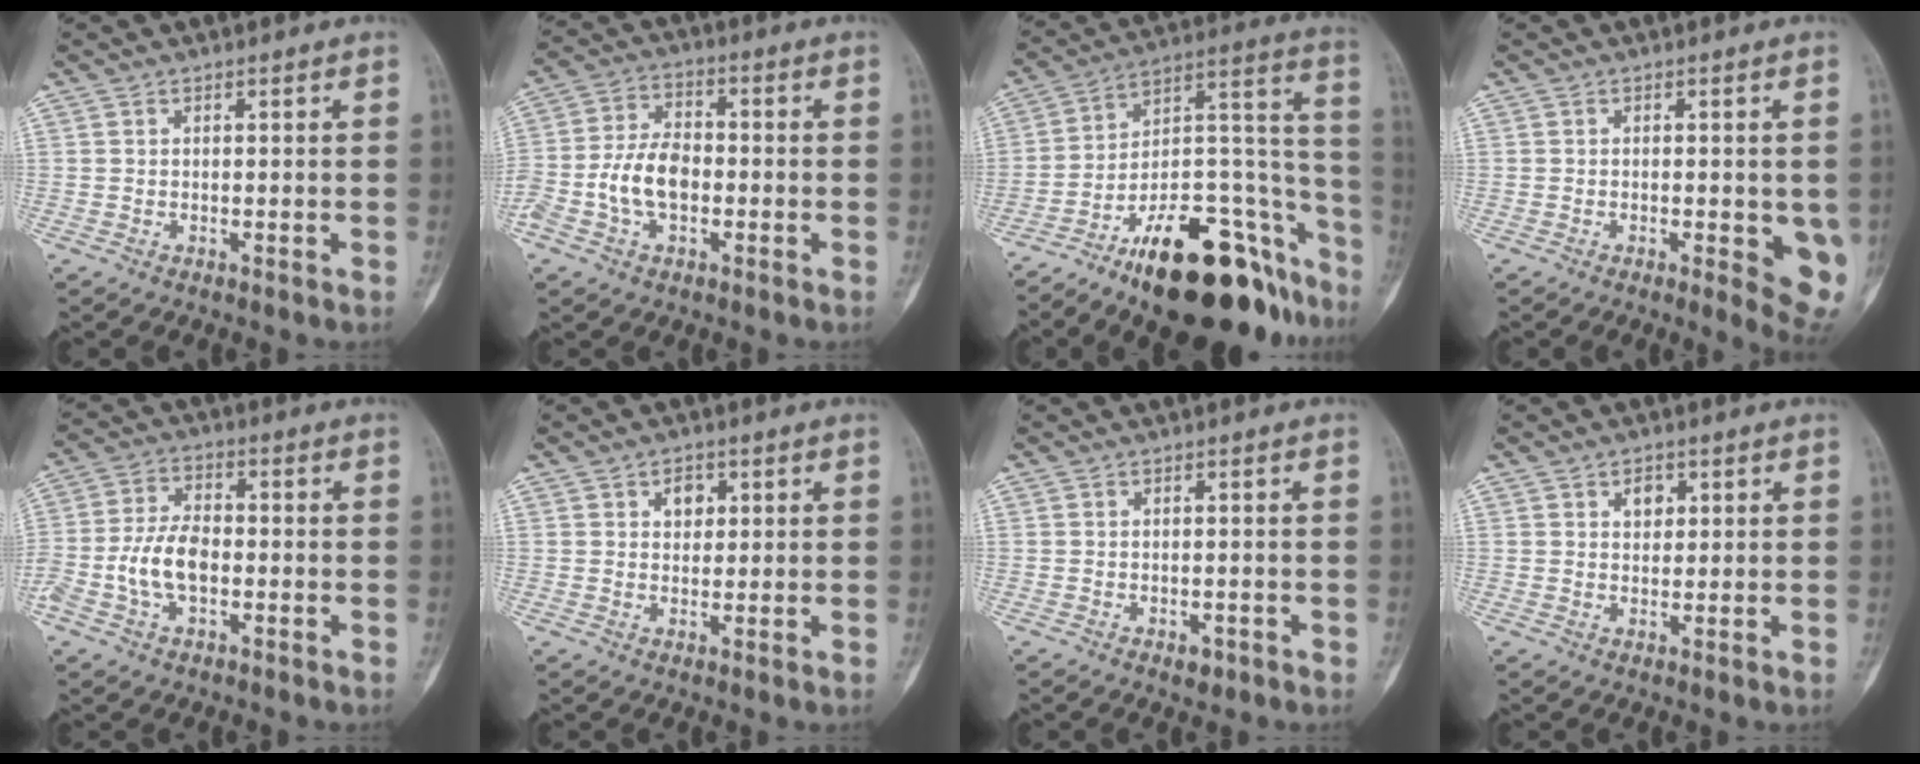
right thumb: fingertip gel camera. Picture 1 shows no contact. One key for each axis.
{"total": 10.0, "fx": -2.5, "fy": 6.4, "fz": 7.3, "tx": -0.138, "ty": 0.030, "tz": -0.053}
{"total": 29.8, "fx": -18.5, "fy": 11.5, "fz": 20.3, "tx": -0.196, "ty": 0.109, "tz": -0.286}
{"total": 8.3, "fx": -1.7, "fy": 2.9, "fz": 7.6, "tx": -0.074, "ty": -0.013, "tz": -0.016}
{"total": 9.2, "fx": -2.3, "fy": 5.6, "fz": 6.9, "tx": -0.135, "ty": 0.025, "tz": -0.049}
{"total": 3.4, "fx": 1.2, "fy": 2.6, "fz": 1.8, "tx": -0.002, "ty": -0.003, "tz": 0.016}
{"total": 2.0, "fx": -1.1, "fy": 1.3, "fz": 1.1, "tx": -0.005, "ty": 0.008, "tz": -0.009}
{"total": 3.0, "fx": 1.2, "fy": 2.3, "fz": 1.6, "tx": -0.002, "ty": -0.003, "tz": 0.017}